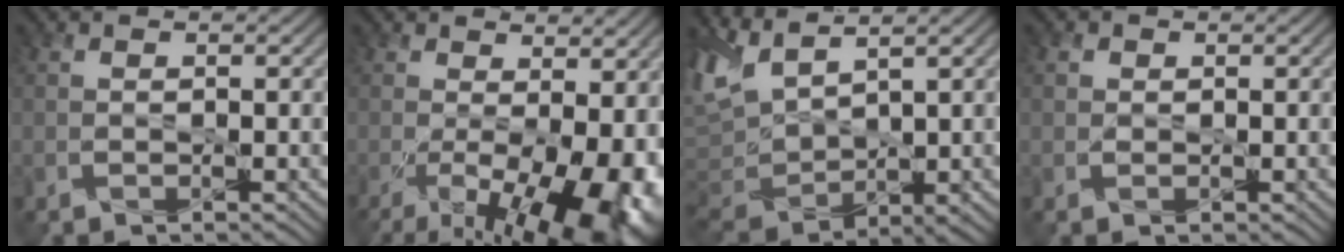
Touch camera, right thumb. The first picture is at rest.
{"total": 14.0, "force": [-3.7, 5.9, 12.1], "torque": [-0.184, -0.034, -0.029]}
{"total": 8.6, "force": [4.8, 3.8, 6.1], "torque": [-0.178, 0.008, 0.095]}
{"total": 1.1, "force": [0.3, 1.0, 0.2], "torque": [-0.002, 0.000, 0.002]}